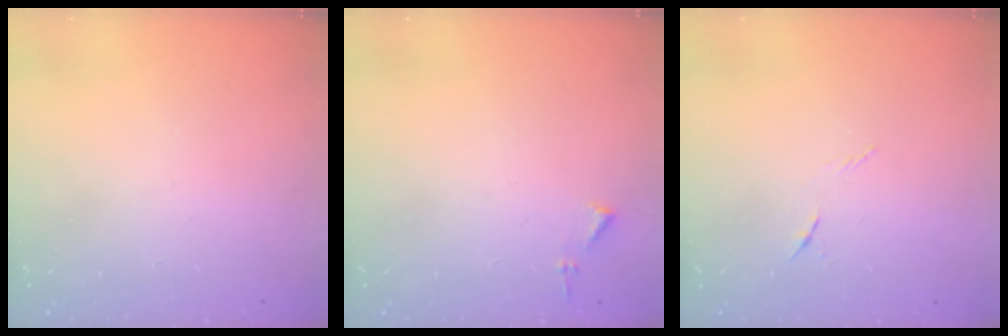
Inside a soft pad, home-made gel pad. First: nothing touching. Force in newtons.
{"total": 4.4, "press": 4.4, "slide": 0.6}
{"total": 6.2, "press": 6.1, "slide": 0.9}